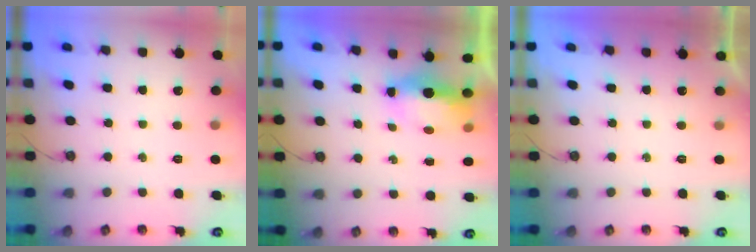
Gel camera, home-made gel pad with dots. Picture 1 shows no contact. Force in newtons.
{"total": 15.0, "press": 9.1, "slide": 11.9}
{"total": 0.0}